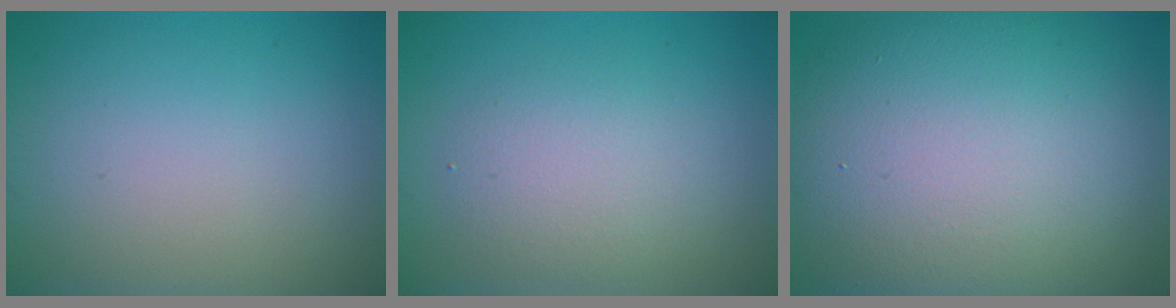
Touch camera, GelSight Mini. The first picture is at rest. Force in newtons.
{"total": 2.9, "press": 2.9, "slide": 0.2}
{"total": 14.7, "press": 14.6, "slide": 0.7}